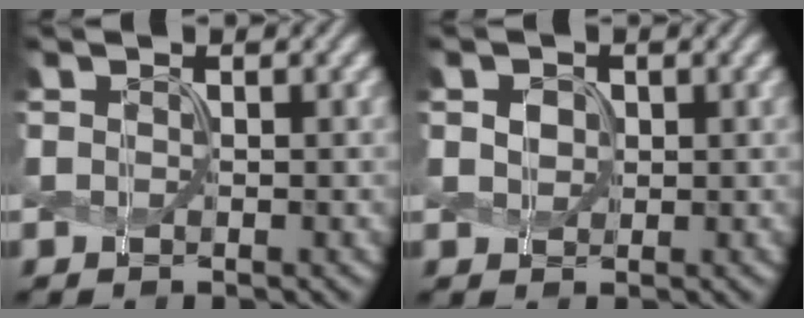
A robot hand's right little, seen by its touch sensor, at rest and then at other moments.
{"total": 1.1, "force": [0.0, 1.1, 0.4], "torque": [-0.018, 0.004, 0.008]}